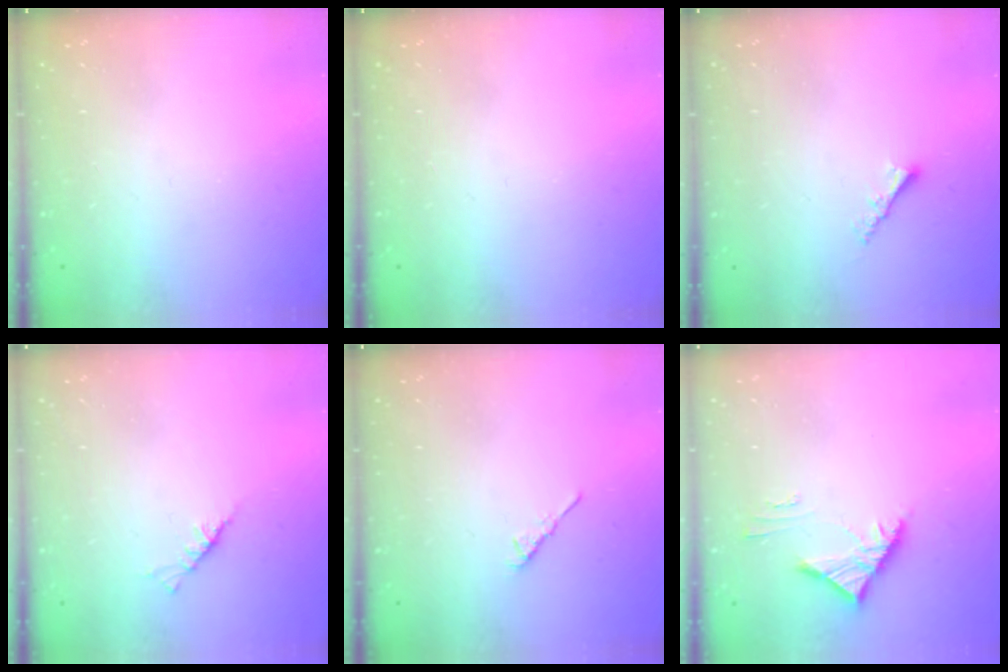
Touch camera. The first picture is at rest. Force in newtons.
{"total": 0.0}
{"total": 3.0, "press": 3.0, "slide": 0.1}
{"total": 2.3, "press": 2.2, "slide": 0.5}
{"total": 3.1, "press": 3.0, "slide": 0.8}
{"total": 3.6, "press": 3.5, "slide": 0.9}